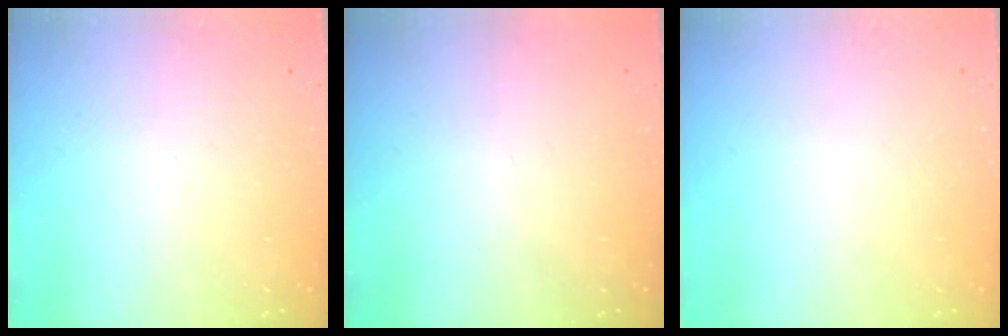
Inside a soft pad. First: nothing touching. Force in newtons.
{"total": 0.0}
{"total": 0.0}